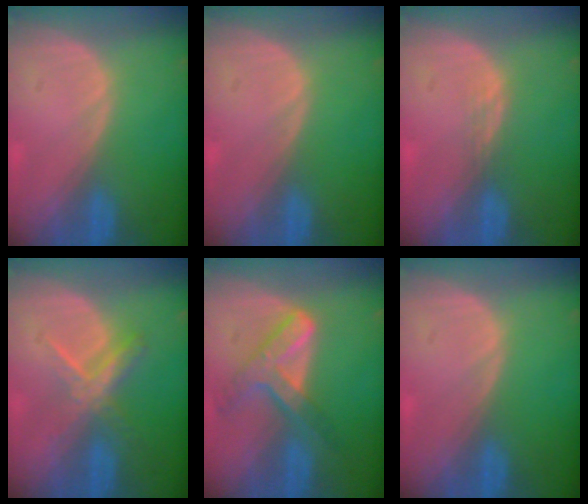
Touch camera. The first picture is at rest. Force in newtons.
{"total": 0.0}
{"total": 1.4, "press": 1.1, "slide": 0.9}
{"total": 5.5, "press": 5.1, "slide": 2.1}
{"total": 7.4, "press": 6.3, "slide": 3.9}
{"total": 0.0}